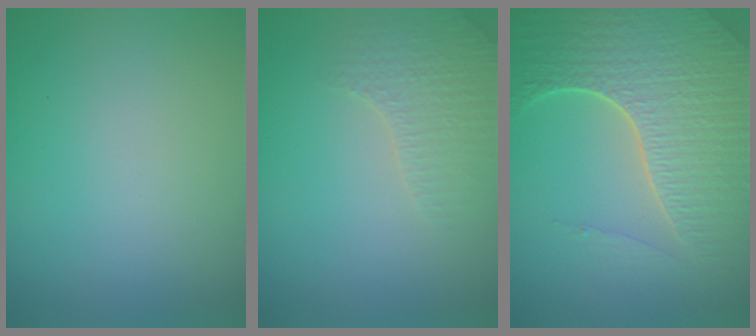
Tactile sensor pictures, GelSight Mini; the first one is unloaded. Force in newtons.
{"total": 2.6, "press": 2.5, "slide": 0.5}
{"total": 7.3, "press": 5.3, "slide": 4.9}